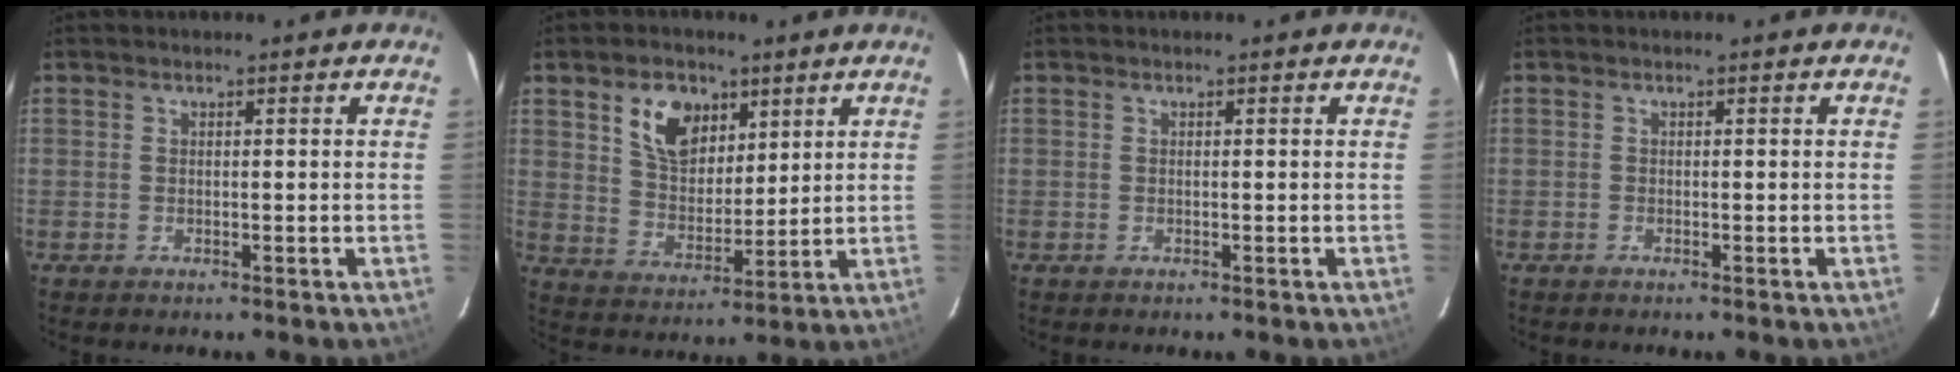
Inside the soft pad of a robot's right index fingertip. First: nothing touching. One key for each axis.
{"total": 10.2, "fx": 5.1, "fy": 6.6, "fz": 5.9, "tx": -0.106, "ty": 0.016, "tz": 0.098}
{"total": 0.0}
{"total": 0.0}